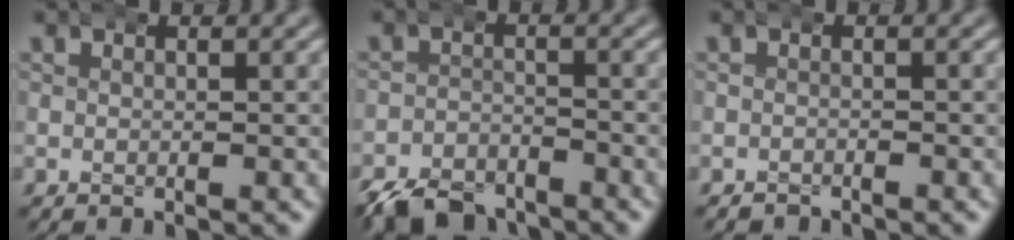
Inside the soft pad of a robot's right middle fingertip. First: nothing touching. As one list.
[{"total": 6.3, "force": [-5.6, 2.4, 1.4], "torque": [-0.007, -0.016, -0.092]}, {"total": 1.1, "force": [-1.0, -0.1, -0.2], "torque": [0.004, -0.002, -0.016]}]